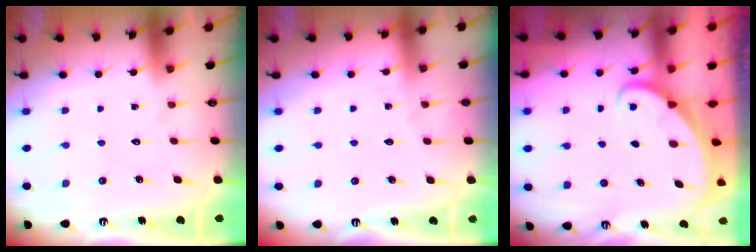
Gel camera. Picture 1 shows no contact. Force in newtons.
{"total": 2.7, "press": 2.7, "slide": 0.3}
{"total": 1.6, "press": 1.6, "slide": 0.0}